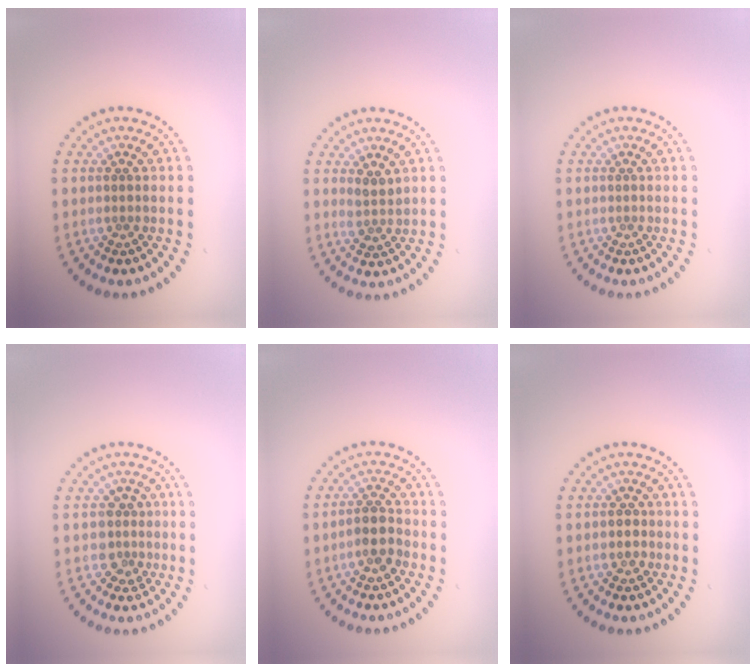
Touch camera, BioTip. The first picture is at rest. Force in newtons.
{"total": 1.7, "press": 1.5, "slide": 0.6}
{"total": 0.0}
{"total": 2.1, "press": 1.7, "slide": 1.2}
{"total": 2.5, "press": 2.3, "slide": 1.0}
{"total": 1.2, "press": 1.1, "slide": 0.4}